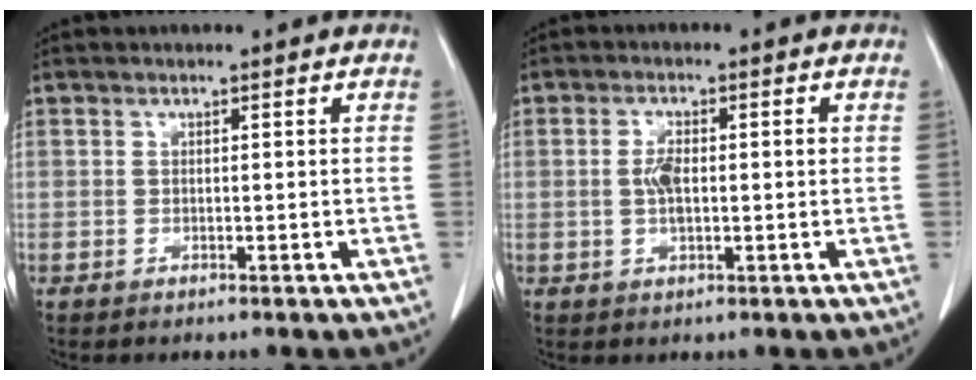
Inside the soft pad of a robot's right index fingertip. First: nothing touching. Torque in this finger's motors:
{"motor_torque": [-0.02, 0.11, 0.11, 0.05]}